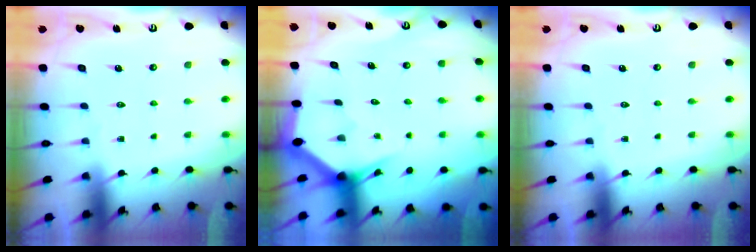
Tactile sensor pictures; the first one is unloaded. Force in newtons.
{"total": 2.7, "press": 2.7, "slide": 0.0}
{"total": 0.0}